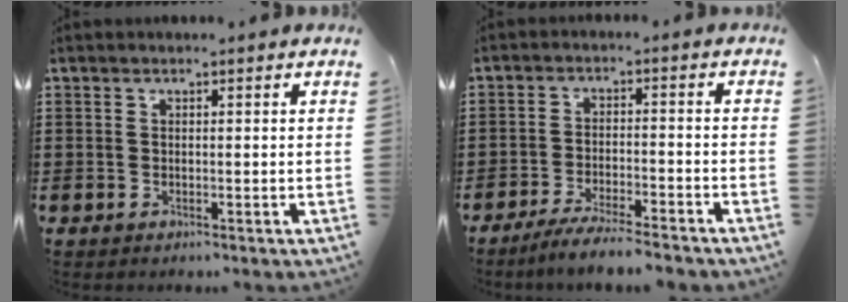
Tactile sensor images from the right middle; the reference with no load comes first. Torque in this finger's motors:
{"motor_torque": [1.63, -0.51, 0.24, 0.11]}